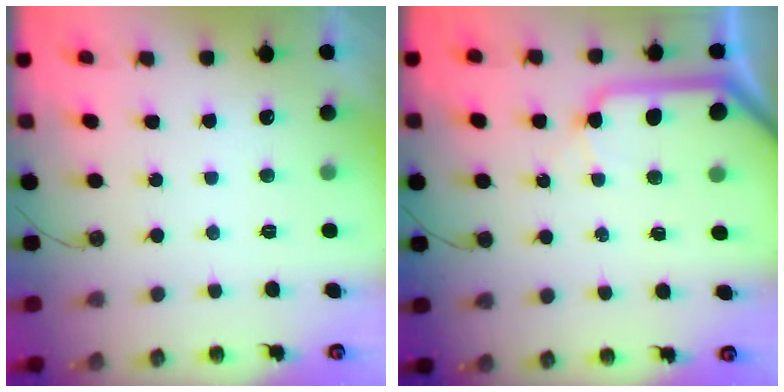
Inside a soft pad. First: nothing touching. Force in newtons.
{"total": 10.4, "press": 10.3, "slide": 1.4}